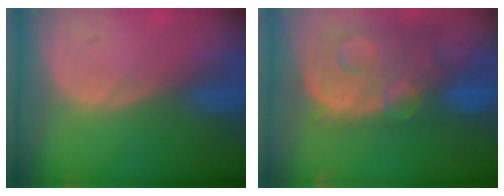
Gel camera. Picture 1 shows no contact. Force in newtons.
{"total": 13.8, "press": 11.2, "slide": 8.1}